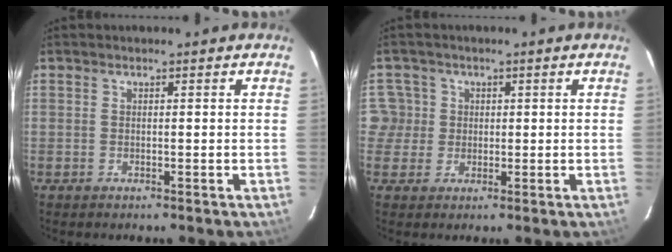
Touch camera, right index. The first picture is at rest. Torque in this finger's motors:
{"motor_torque": [0.39, 0.10, 0.07, 0.03]}